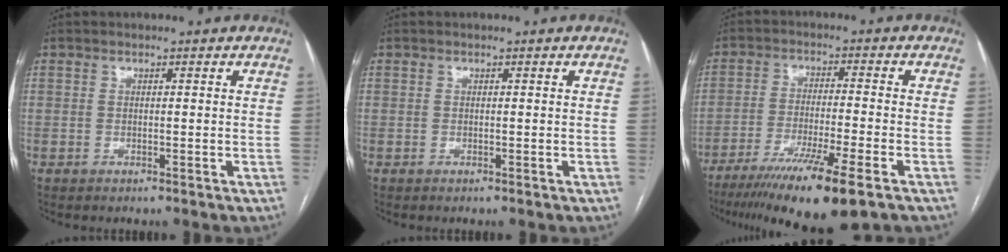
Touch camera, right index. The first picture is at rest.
{"total": 0.0}
{"total": 13.9, "force": [-9.2, -0.1, 10.4], "torque": [-0.175, -0.040, -0.152]}